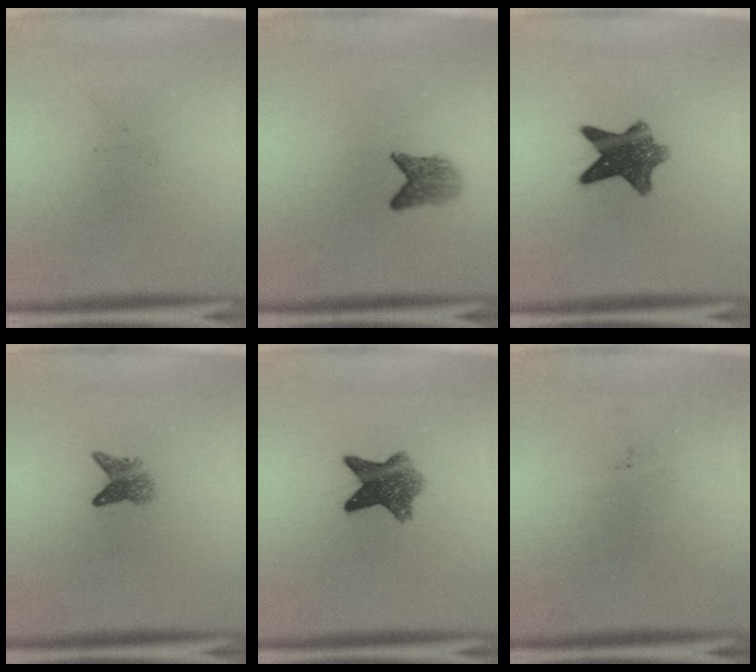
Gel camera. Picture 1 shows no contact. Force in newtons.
{"total": 2.8}
{"total": 8.8}
{"total": 2.6}
{"total": 6.8}
{"total": 0.0}